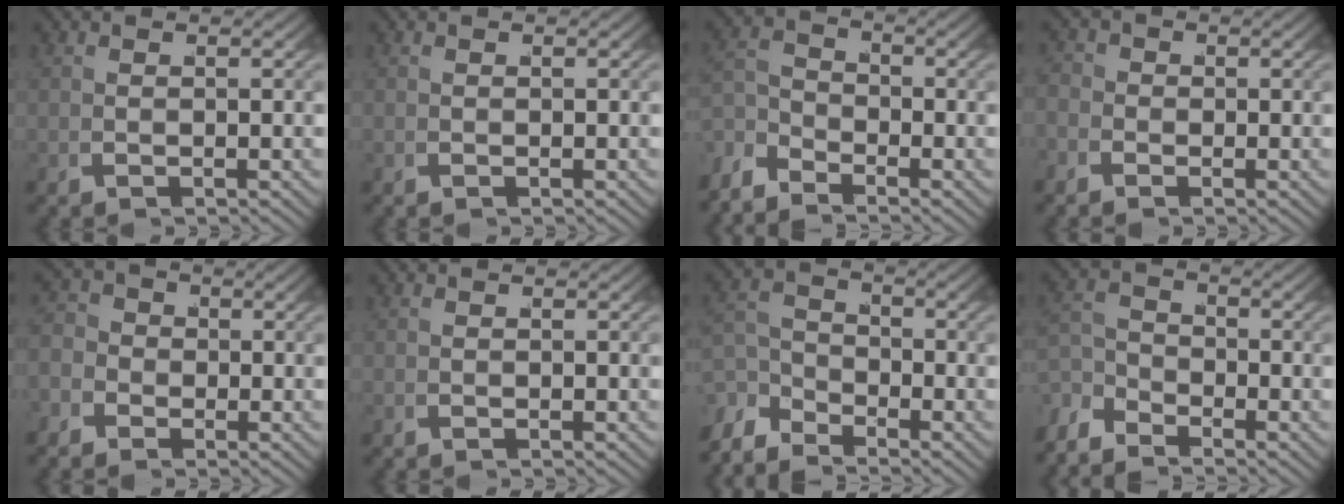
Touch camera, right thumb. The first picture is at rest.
{"total": 0.0}
{"total": 2.4, "force": [-1.4, 1.4, 1.3], "torque": [-0.018, -0.007, -0.031]}
{"total": 1.6, "force": [-0.5, 1.5, 0.4], "torque": [-0.002, -0.002, -0.019]}
{"total": 3.5, "force": [-0.8, 3.1, 1.3], "torque": [-0.021, -0.005, -0.022]}
{"total": 0.0}
{"total": 3.1, "force": [-1.8, 1.9, 1.7], "torque": [-0.015, -0.005, -0.038]}
{"total": 2.4, "force": [-1.7, 1.3, 1.1], "torque": [-0.010, -0.006, -0.036]}